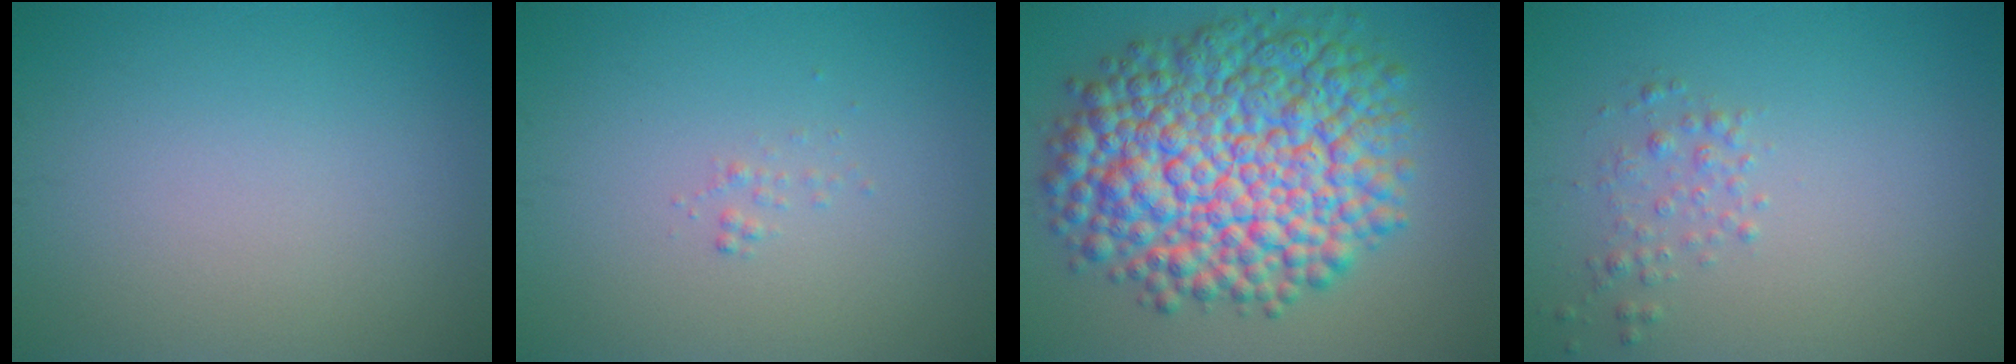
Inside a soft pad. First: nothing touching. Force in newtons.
{"total": 0.5, "press": 0.5, "slide": 0.0}
{"total": 14.3, "press": 14.3, "slide": 0.3}
{"total": 1.4, "press": 1.4, "slide": 0.0}